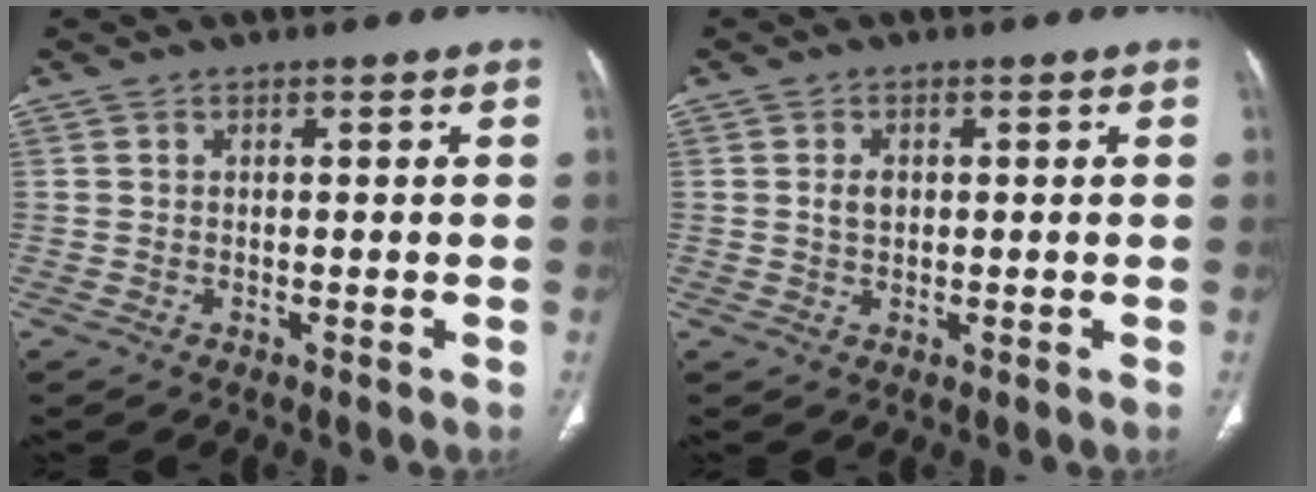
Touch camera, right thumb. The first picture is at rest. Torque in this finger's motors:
{"motor_torque": [-0.37, 0.17, 0.48, -0.32, -0.01]}